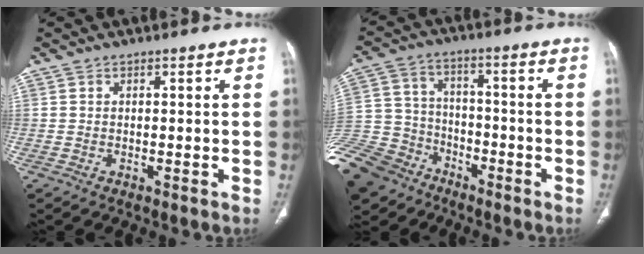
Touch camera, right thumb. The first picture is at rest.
{"total": 19.7, "force": [-13.1, 13.1, 6.8], "torque": [-0.171, 0.050, -0.233]}